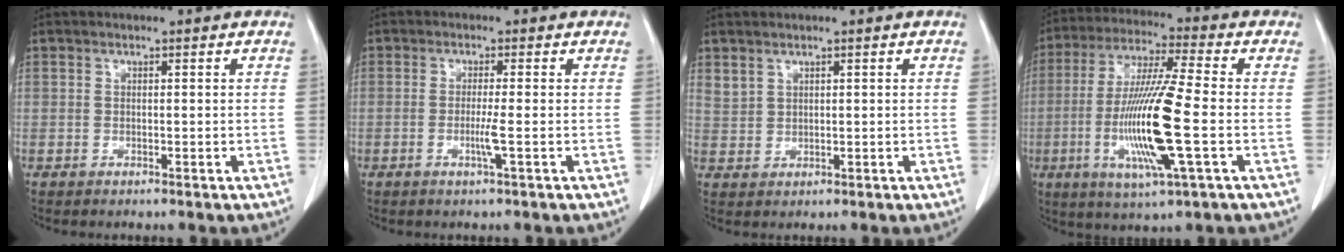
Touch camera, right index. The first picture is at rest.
{"total": 2.5, "force": [-0.7, -0.5, 2.3], "torque": [-0.045, -0.005, -0.014]}
{"total": 2.1, "force": [1.8, 1.1, 0.4], "torque": [-0.004, 0.002, 0.040]}
{"total": 15.3, "force": [-3.1, 0.3, 15.0], "torque": [-0.303, -0.017, -0.064]}